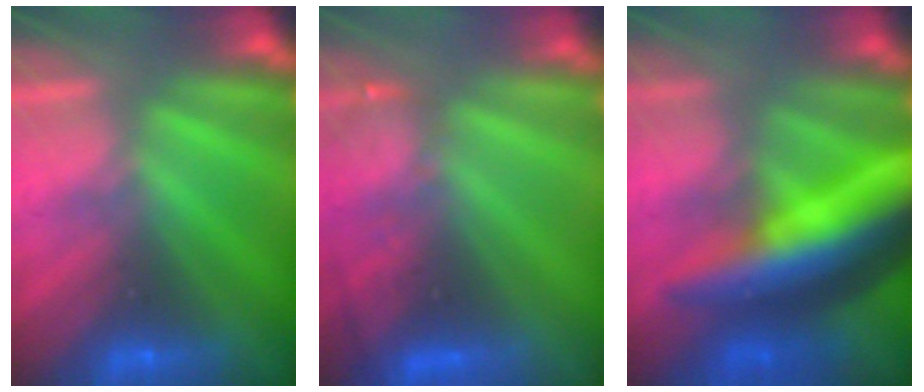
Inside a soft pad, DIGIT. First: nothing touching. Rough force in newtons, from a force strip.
{"total": 2.9}
{"total": 12.7}